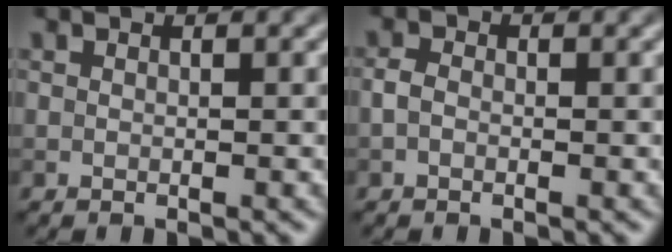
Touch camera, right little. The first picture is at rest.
{"total": 1.1, "force": [-0.5, 0.8, 0.6], "torque": [-0.014, 0.001, -0.013]}